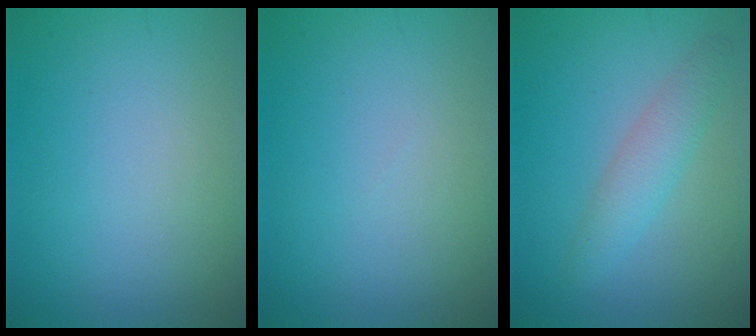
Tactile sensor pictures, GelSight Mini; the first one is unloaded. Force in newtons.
{"total": 0.0}
{"total": 2.8, "press": 2.8, "slide": 0.0}